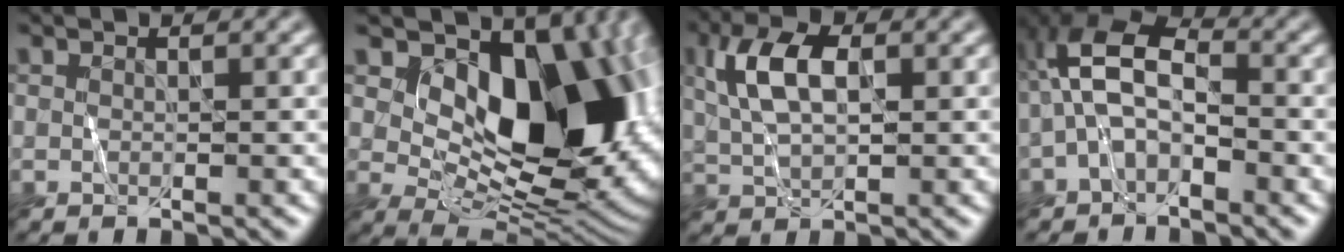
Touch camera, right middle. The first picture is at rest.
{"total": 15.4, "force": [3.9, 8.8, 11.9], "torque": [-0.129, 0.002, 0.069]}
{"total": 4.9, "force": [1.4, 2.6, 3.9], "torque": [-0.086, 0.016, 0.026]}
{"total": 5.5, "force": [-1.2, 3.0, 4.5], "torque": [-0.100, 0.029, -0.032]}